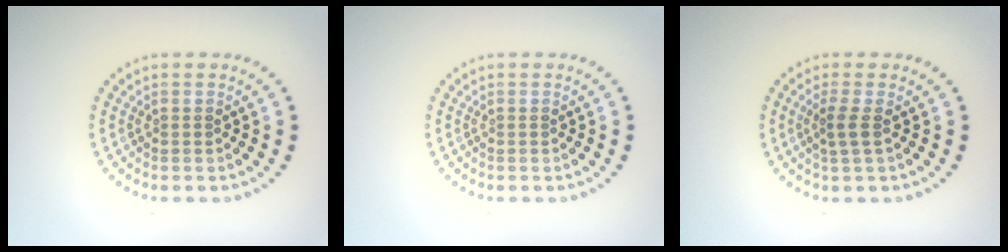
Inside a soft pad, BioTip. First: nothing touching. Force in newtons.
{"total": 0.0}
{"total": 1.6, "press": 1.3, "slide": 1.0}